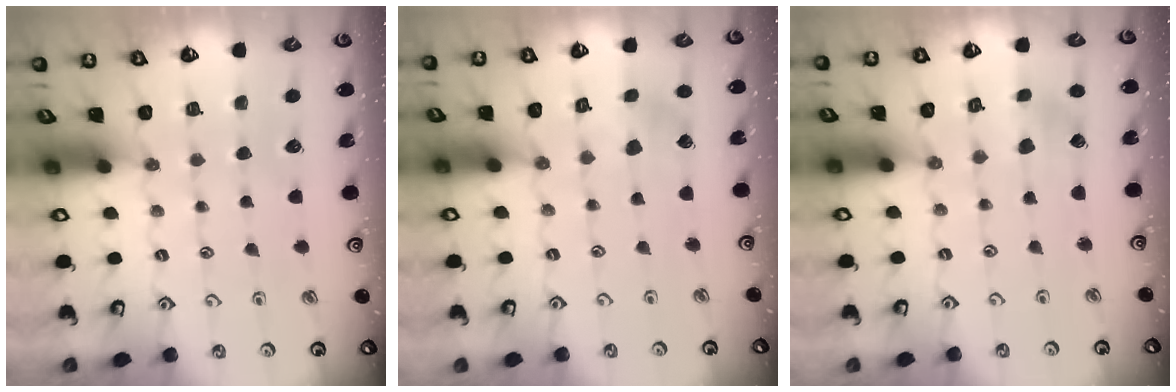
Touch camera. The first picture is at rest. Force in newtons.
{"total": 4.5, "press": 4.5, "slide": 0.4}
{"total": 2.0, "press": 1.9, "slide": 0.3}